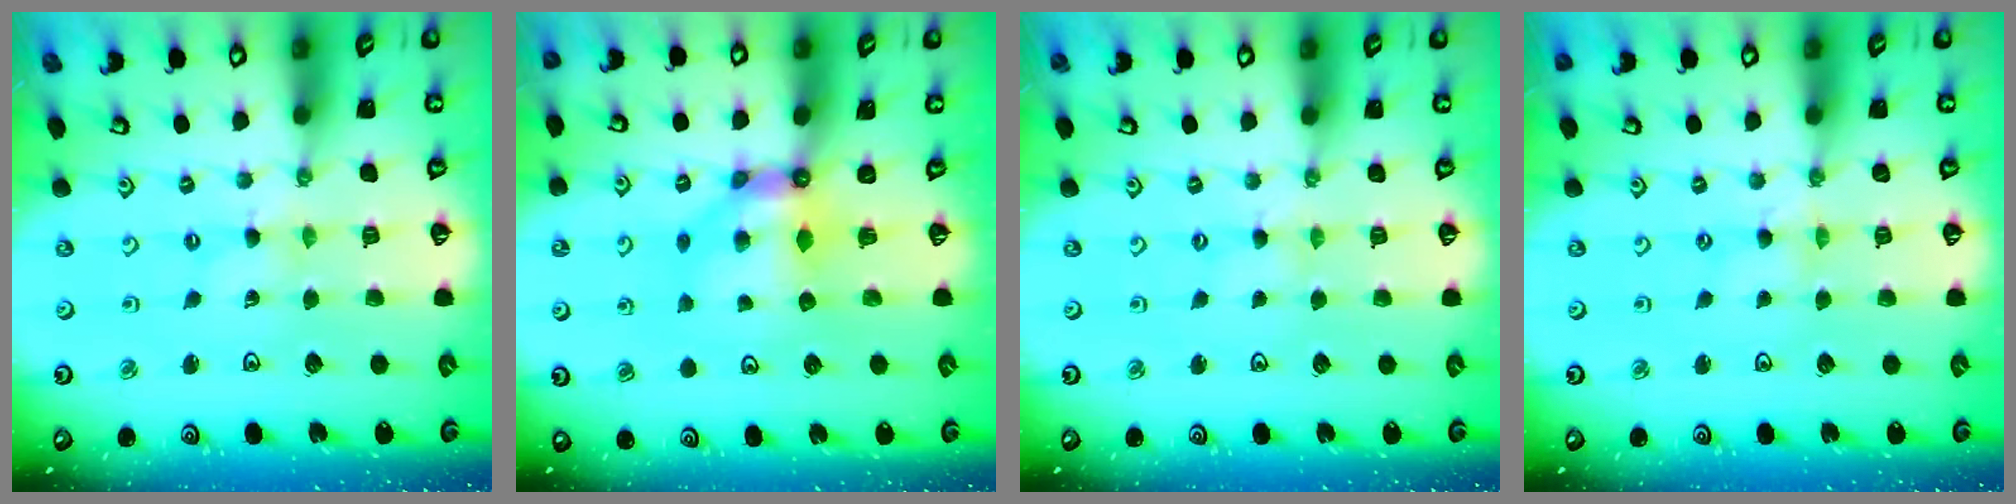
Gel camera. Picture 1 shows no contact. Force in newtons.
{"total": 7.1, "press": 7.1, "slide": 0.5}
{"total": 1.3, "press": 1.3, "slide": 0.3}
{"total": 0.0}